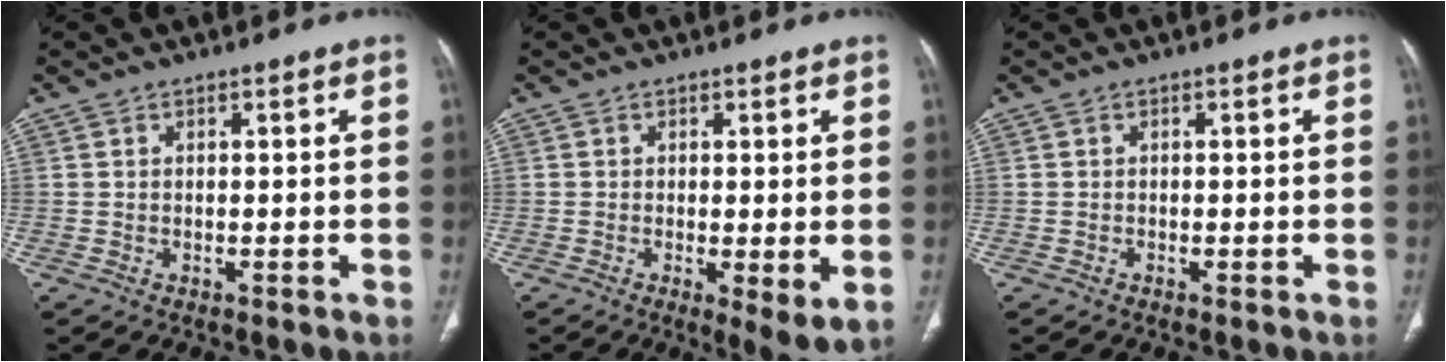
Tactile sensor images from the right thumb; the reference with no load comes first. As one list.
[{"total": 5.4, "force": [-0.9, 1.5, 5.1], "torque": [-0.085, -0.021, -0.014]}, {"total": 0.0}]